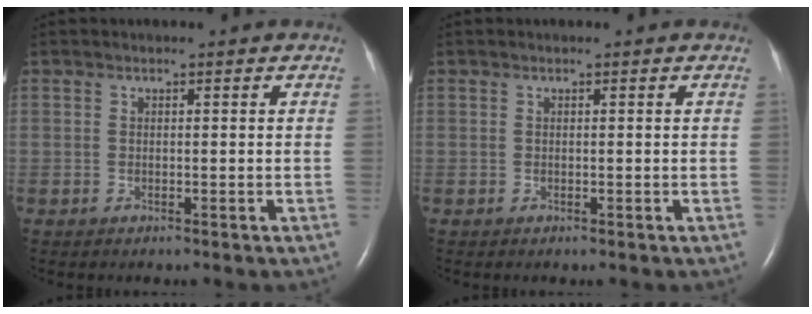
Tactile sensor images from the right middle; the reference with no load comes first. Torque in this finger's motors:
{"motor_torque": [0.09, 0.04, 0.01, 0.00]}